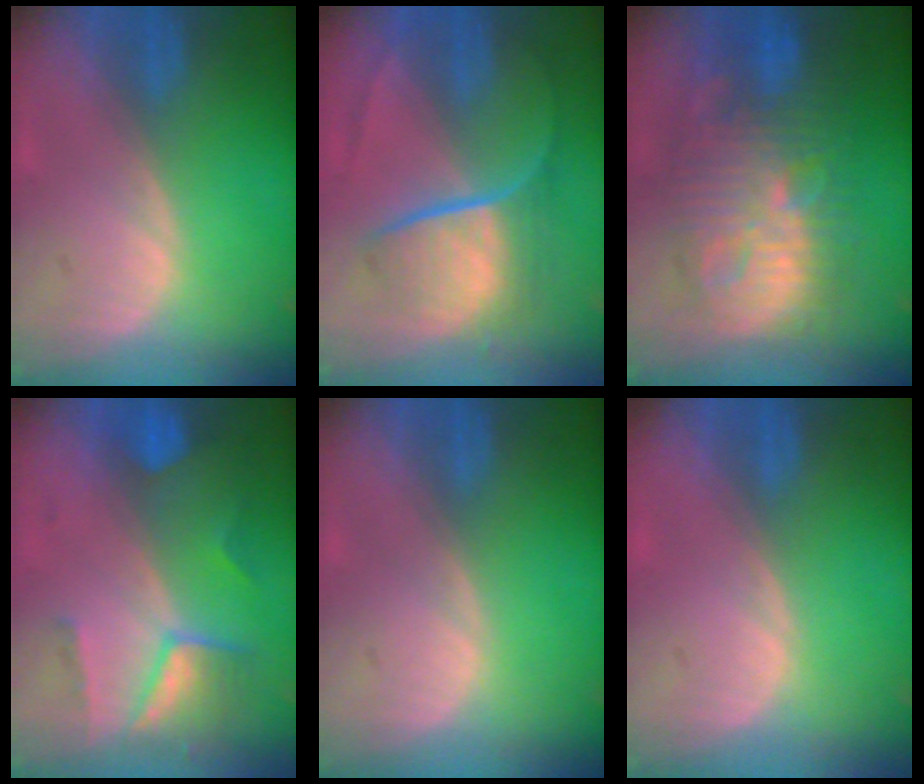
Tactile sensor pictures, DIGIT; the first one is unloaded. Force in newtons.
{"total": 9.3, "press": 7.7, "slide": 5.2}
{"total": 13.1, "press": 13.1, "slide": 1.3}
{"total": 7.3, "press": 6.5, "slide": 3.4}
{"total": 0.0}
{"total": 0.0}